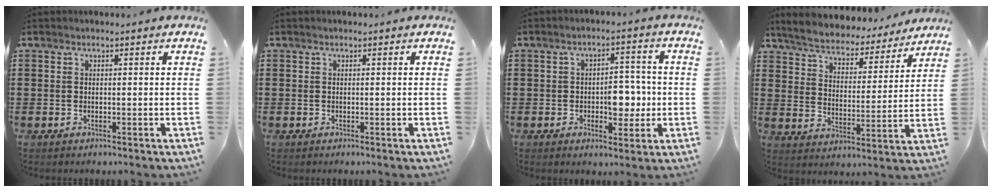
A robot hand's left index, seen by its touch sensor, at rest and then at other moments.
{"total": 0.0}
{"total": 5.9, "force": [-0.8, 3.4, 4.8], "torque": [-0.073, 0.002, -0.019]}
{"total": 5.2, "force": [5.2, 0.5, 0.8], "torque": [-0.043, -0.038, 0.085]}